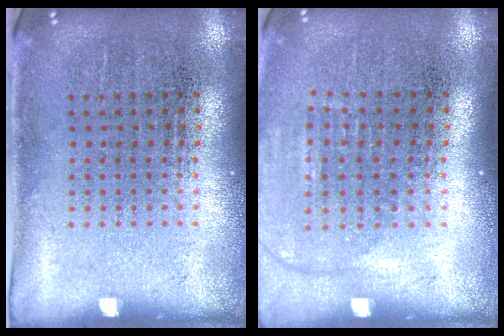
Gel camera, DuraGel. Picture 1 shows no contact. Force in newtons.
{"total": 1.3, "press": 1.2, "slide": 0.5}